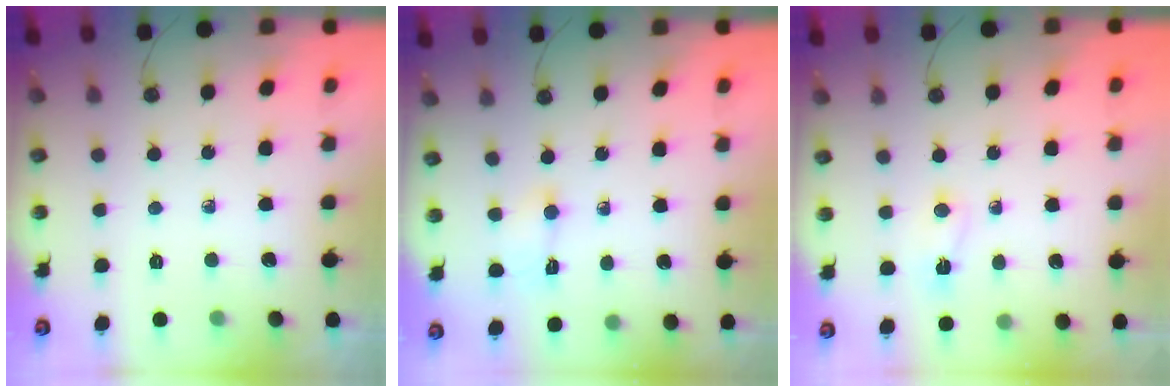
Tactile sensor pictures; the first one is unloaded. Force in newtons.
{"total": 2.6, "press": 2.5, "slide": 0.9}
{"total": 2.8, "press": 2.7, "slide": 0.5}